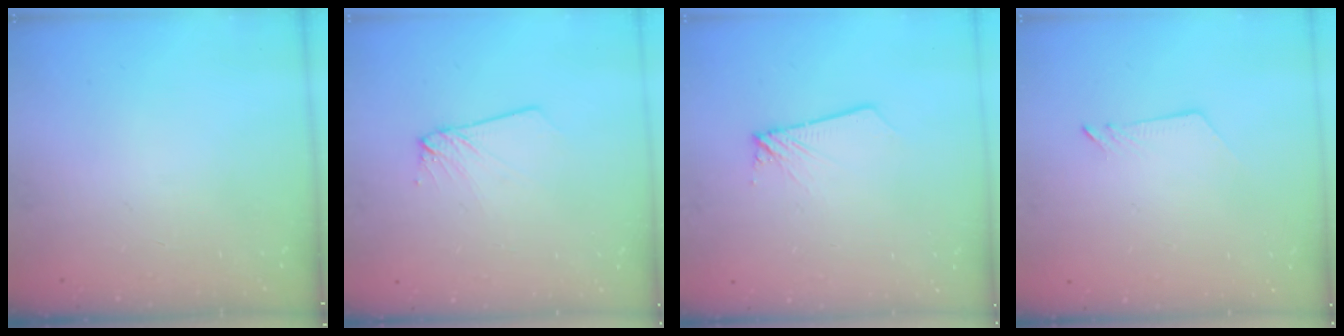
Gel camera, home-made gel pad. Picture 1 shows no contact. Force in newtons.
{"total": 3.5, "press": 3.4, "slide": 0.3}
{"total": 1.9, "press": 1.9, "slide": 0.1}
{"total": 2.6, "press": 2.6, "slide": 0.3}